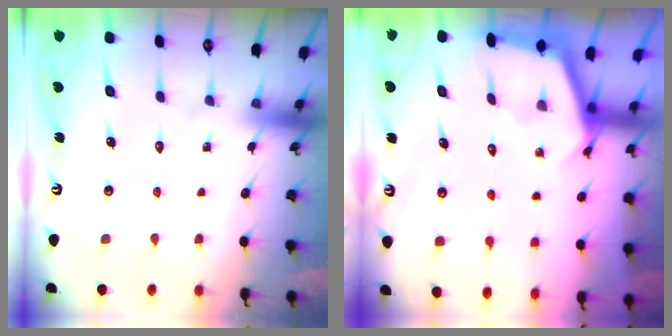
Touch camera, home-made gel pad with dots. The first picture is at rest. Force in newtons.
{"total": 2.3, "press": 2.3, "slide": 0.1}